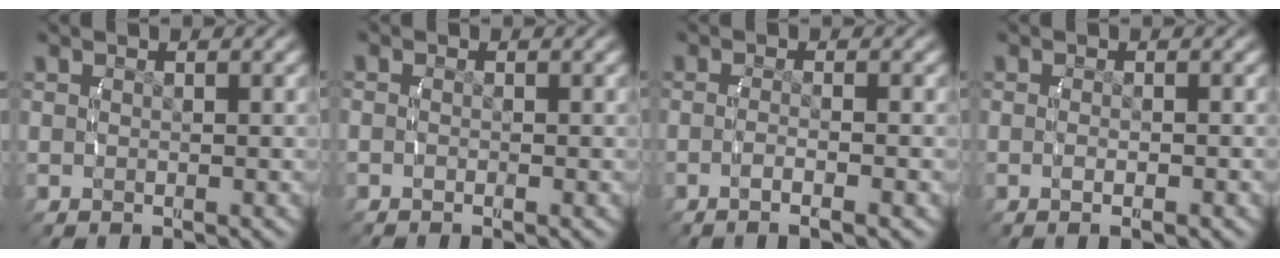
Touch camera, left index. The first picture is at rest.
{"total": 0.6, "force": [-0.4, 0.2, 0.2], "torque": [-0.011, -0.006, -0.008]}
{"total": 2.3, "force": [-1.5, -0.4, 1.7], "torque": [-0.037, -0.003, -0.024]}
{"total": 1.4, "force": [-0.8, 0.0, 1.1], "torque": [-0.018, 0.000, -0.014]}